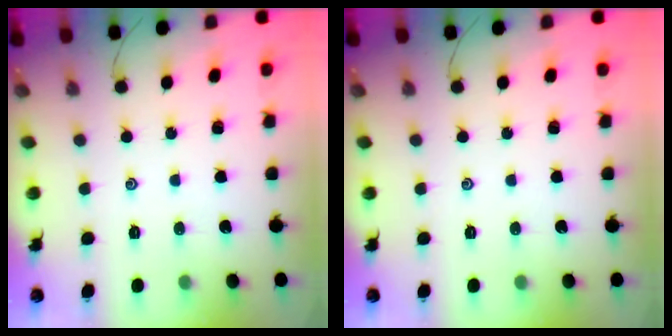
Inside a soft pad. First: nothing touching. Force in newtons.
{"total": 0.0}